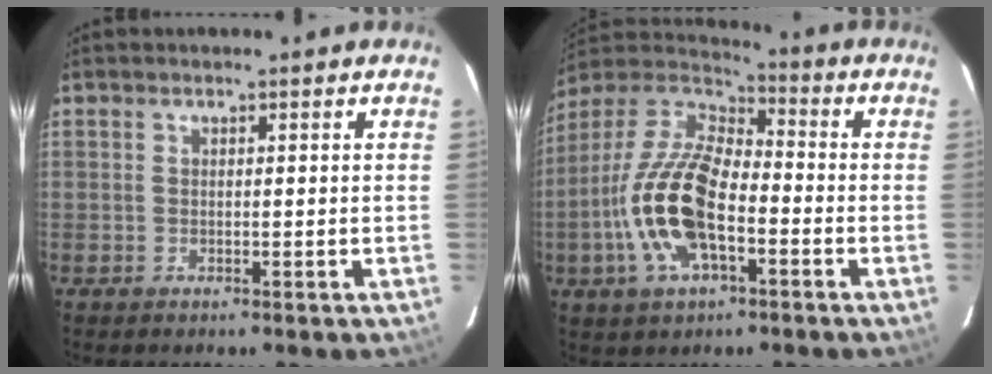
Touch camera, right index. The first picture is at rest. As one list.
[{"total": 17.3, "force": [-5.0, 7.8, 14.5], "torque": [-0.305, -0.002, -0.100]}]